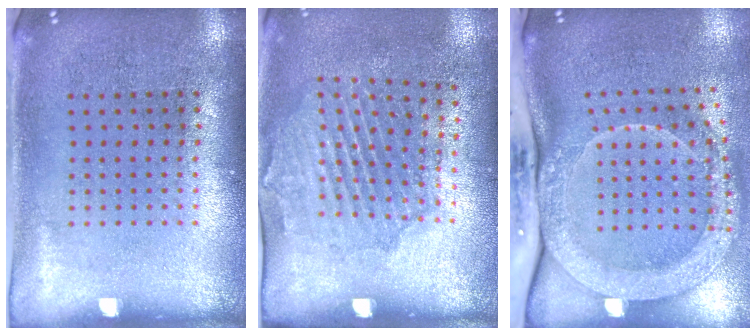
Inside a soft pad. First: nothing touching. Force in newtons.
{"total": 1.7, "press": 1.4, "slide": 0.8}
{"total": 2.7, "press": 2.3, "slide": 1.5}